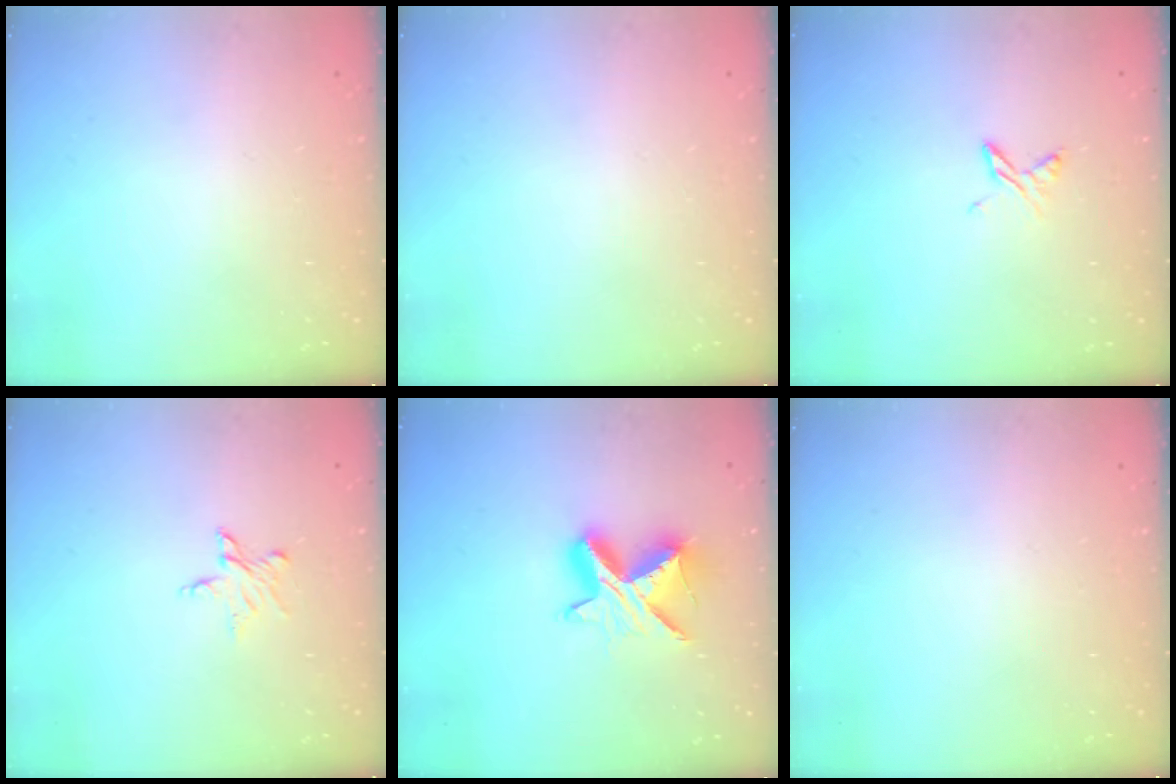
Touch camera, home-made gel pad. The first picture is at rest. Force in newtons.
{"total": 0.0}
{"total": 5.1, "press": 5.1, "slide": 0.6}
{"total": 3.5, "press": 3.4, "slide": 0.3}
{"total": 10.6, "press": 10.6, "slide": 0.7}
{"total": 0.0}